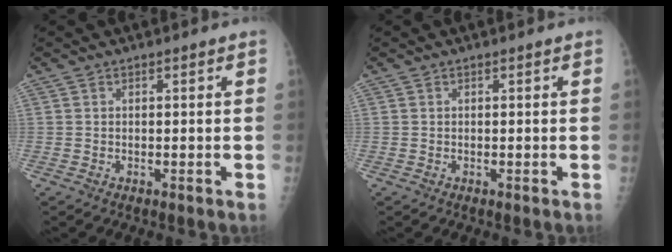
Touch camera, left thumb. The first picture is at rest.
{"total": 0.0}